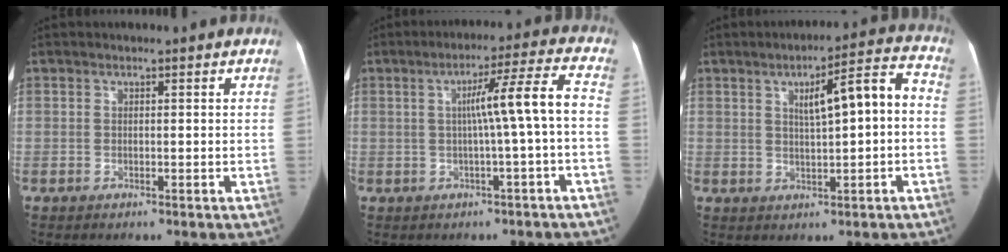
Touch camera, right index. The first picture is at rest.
{"total": 8.1, "force": [-0.6, -1.1, 8.0], "torque": [-0.123, 0.021, -0.006]}
{"total": 9.0, "force": [0.7, 1.6, 8.9], "torque": [-0.126, 0.034, 0.012]}